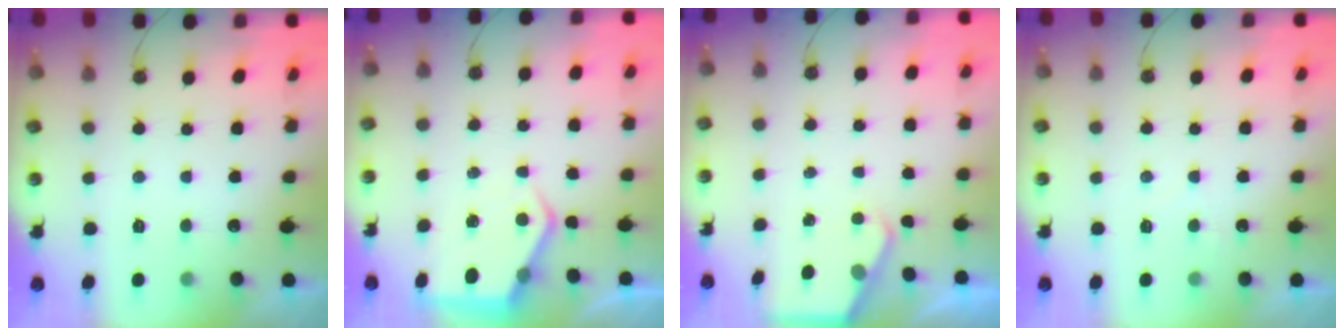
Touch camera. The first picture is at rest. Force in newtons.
{"total": 6.4, "press": 6.4, "slide": 0.4}
{"total": 2.2, "press": 2.1, "slide": 0.3}
{"total": 3.6, "press": 3.6, "slide": 0.4}